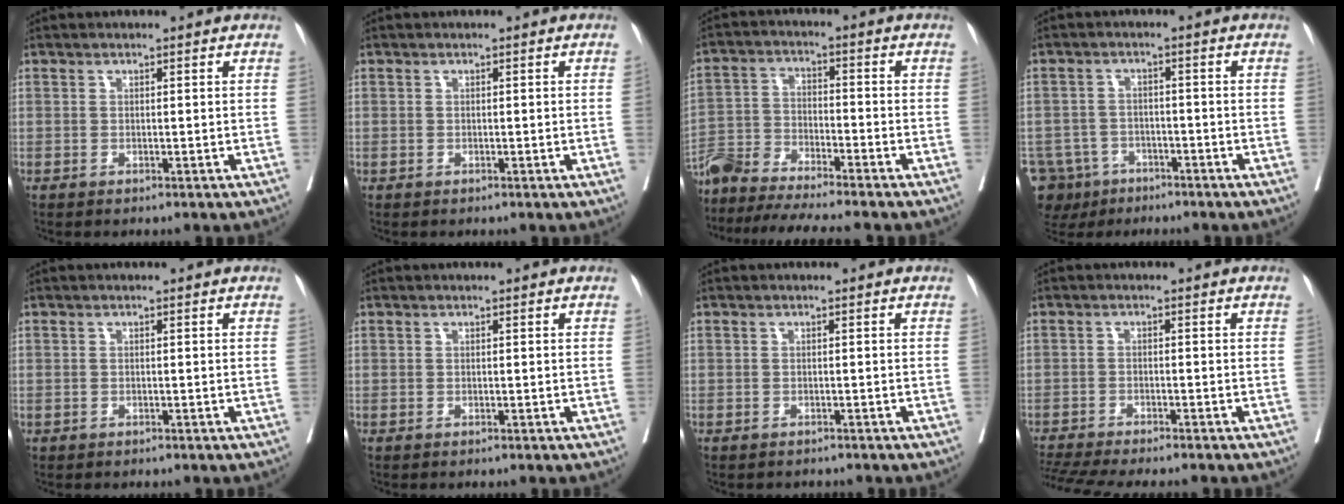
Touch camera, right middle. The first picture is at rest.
{"total": 0.0}
{"total": 14.7, "force": [-13.6, -0.3, 5.5], "torque": [-0.103, 0.004, -0.241]}
{"total": 9.0, "force": [-5.7, 6.7, 1.8], "torque": [-0.045, 0.000, -0.090]}
{"total": 0.0}
{"total": 0.0}
{"total": 1.5, "force": [-1.4, 0.6, 0.2], "torque": [-0.007, -0.001, -0.021]}
{"total": 10.5, "force": [-9.3, 0.4, 4.8], "torque": [-0.065, -0.008, -0.145]}